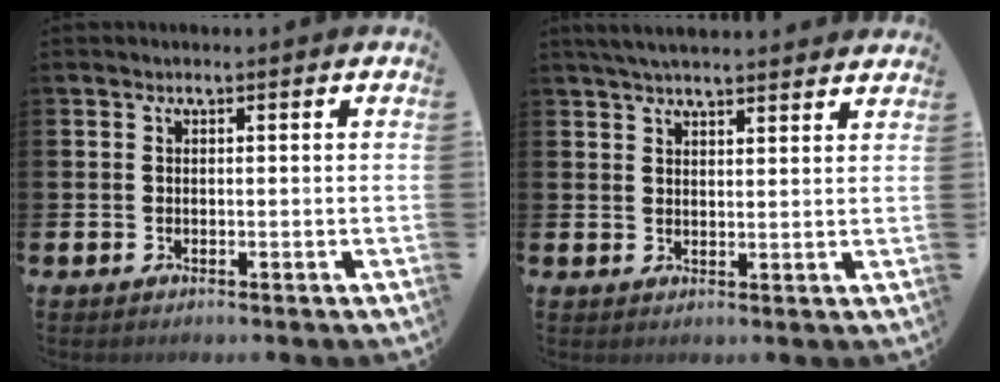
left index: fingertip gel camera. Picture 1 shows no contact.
{"total": 4.2, "force": [4.0, 0.4, 1.1], "torque": [-0.026, -0.011, 0.074]}